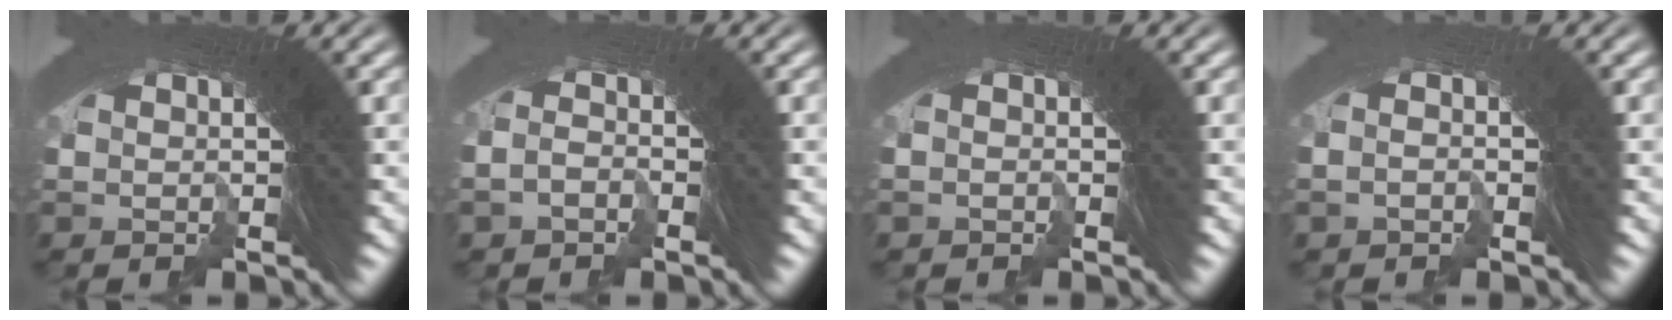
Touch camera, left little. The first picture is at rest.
{"total": 3.9, "force": [-3.1, 0.0, -2.2], "torque": [0.042, -0.015, -0.048]}
{"total": 1.5, "force": [-0.8, -0.5, -1.2], "torque": [0.023, -0.004, -0.011]}
{"total": 2.8, "force": [-1.8, -0.5, -2.1], "torque": [0.038, -0.002, -0.028]}